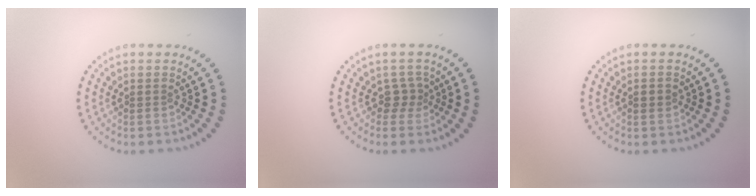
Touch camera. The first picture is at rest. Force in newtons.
{"total": 1.7, "press": 1.1, "slide": 1.3}
{"total": 0.7, "press": 0.7, "slide": 0.1}